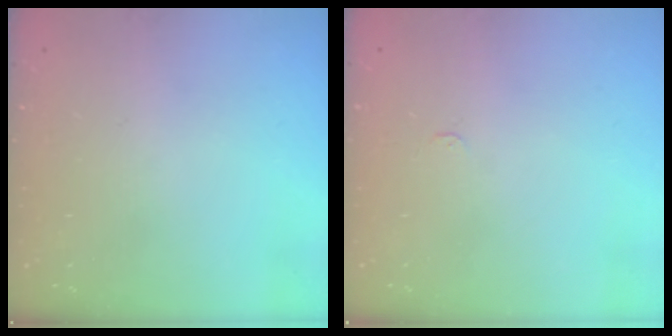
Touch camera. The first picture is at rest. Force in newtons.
{"total": 2.4, "press": 2.4, "slide": 0.3}